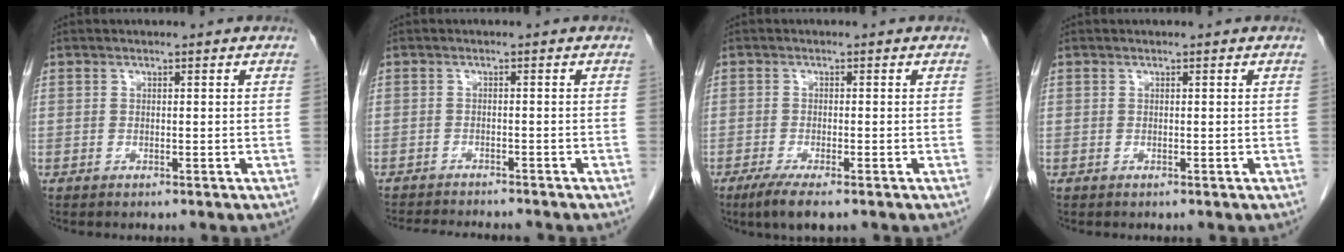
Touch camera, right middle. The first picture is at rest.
{"total": 8.5, "force": [-7.9, 1.0, 2.8], "torque": [-0.043, -0.011, -0.112]}
{"total": 6.2, "force": [-4.3, 0.4, 4.5], "torque": [-0.076, -0.016, -0.070]}
{"total": 0.0}